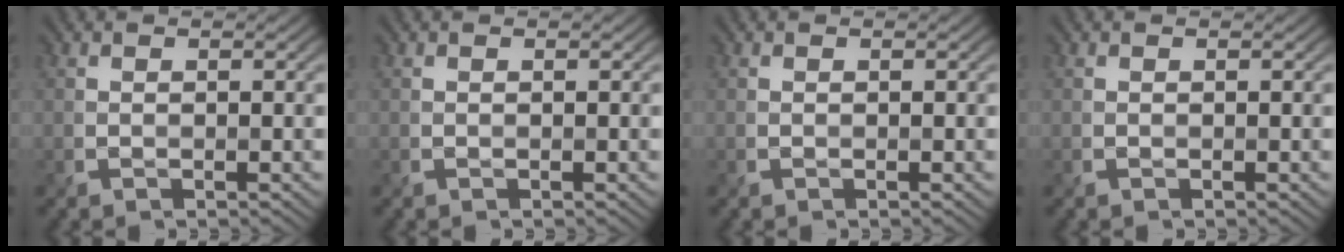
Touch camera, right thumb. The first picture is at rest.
{"total": 0.0}
{"total": 0.0}
{"total": 0.0}